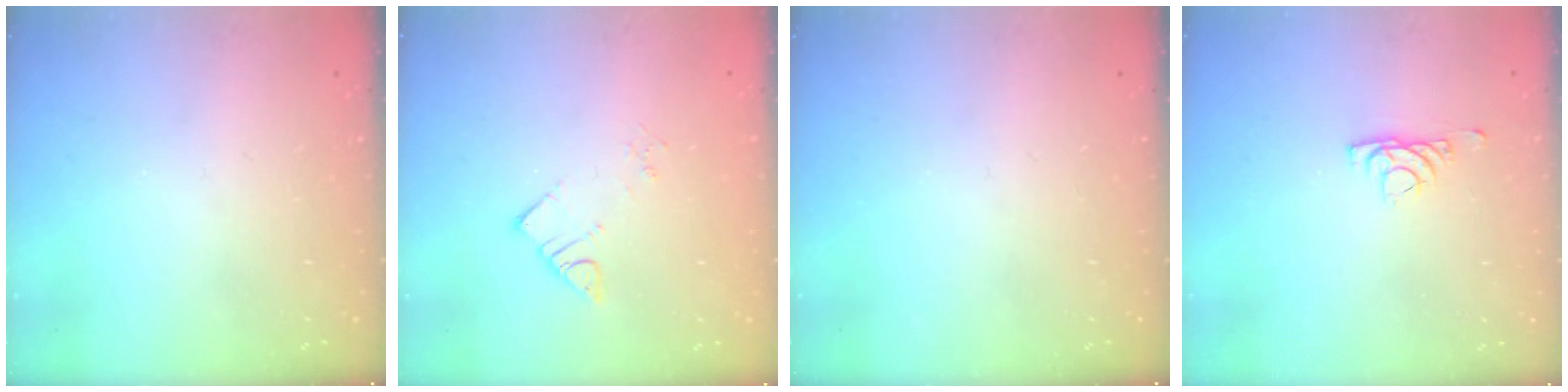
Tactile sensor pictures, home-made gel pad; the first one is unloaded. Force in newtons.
{"total": 2.8, "press": 2.8, "slide": 0.1}
{"total": 0.0}
{"total": 3.9, "press": 3.9, "slide": 0.8}